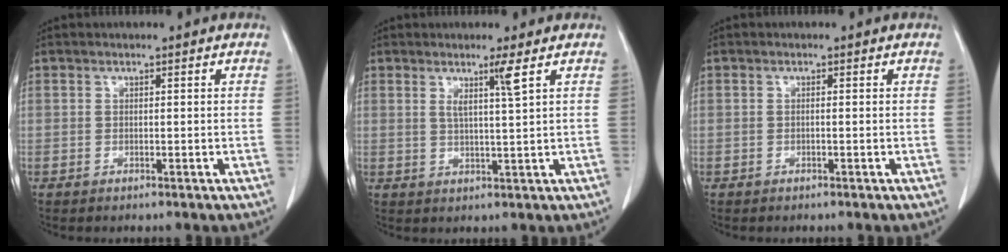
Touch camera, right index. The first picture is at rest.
{"total": 3.3, "force": [1.7, -0.9, 2.7], "torque": [-0.053, -0.009, 0.033]}
{"total": 0.0}